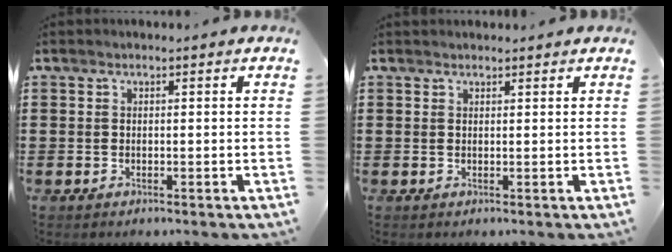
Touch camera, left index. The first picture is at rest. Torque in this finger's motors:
{"motor_torque": [0.00, 0.01, -0.10, -0.06]}